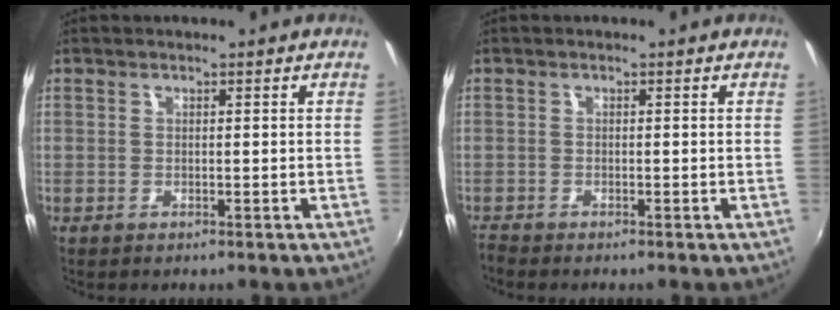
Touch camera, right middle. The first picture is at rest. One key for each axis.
{"total": 1.6, "fx": -1.6, "fy": 0.0, "fz": 0.2, "tx": -0.010, "ty": -0.010, "tz": -0.033}